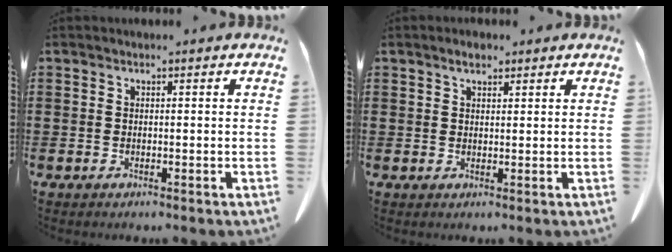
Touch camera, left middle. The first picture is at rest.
{"total": 2.3, "force": [1.8, 0.6, 1.3], "torque": [-0.021, 0.000, 0.031]}